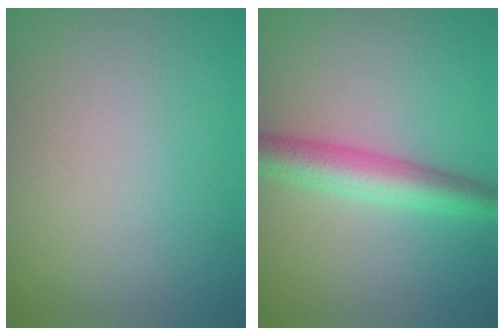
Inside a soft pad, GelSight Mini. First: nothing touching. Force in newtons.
{"total": 4.5, "press": 4.5, "slide": 0.1}